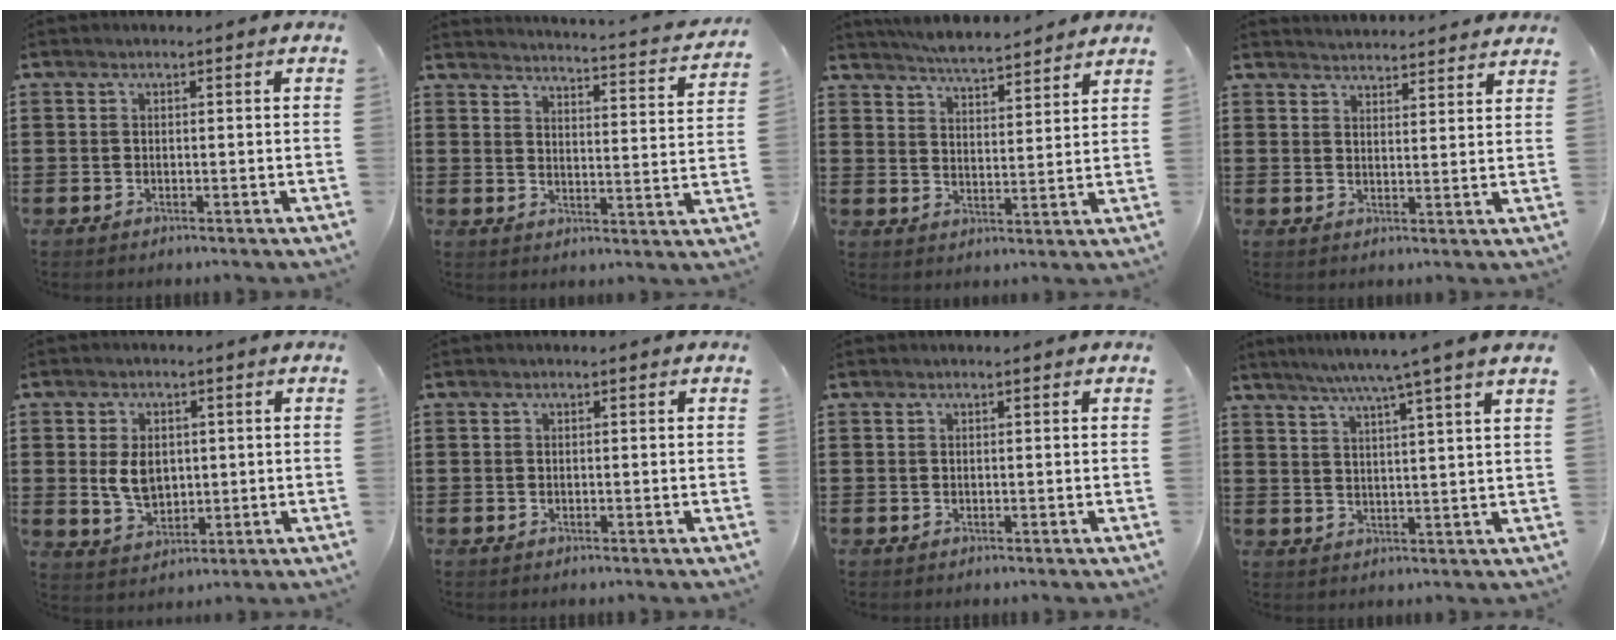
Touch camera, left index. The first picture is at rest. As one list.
[{"total": 3.2, "force": [3.1, -0.5, 0.8], "torque": [-0.026, -0.036, 0.044]}, {"total": 4.8, "force": [4.8, -0.1, 0.8], "torque": [-0.034, -0.026, 0.085]}, {"total": 3.1, "force": [3.1, -0.3, -0.2], "torque": [-0.004, -0.015, 0.055]}, {"total": 5.4, "force": [0.5, 3.8, 3.8], "torque": [-0.080, 0.005, 0.005]}, {"total": 0.0}, {"total": 0.0}, {"total": 5.9, "force": [4.7, -1.5, 3.3], "torque": [-0.075, -0.018, 0.076]}]